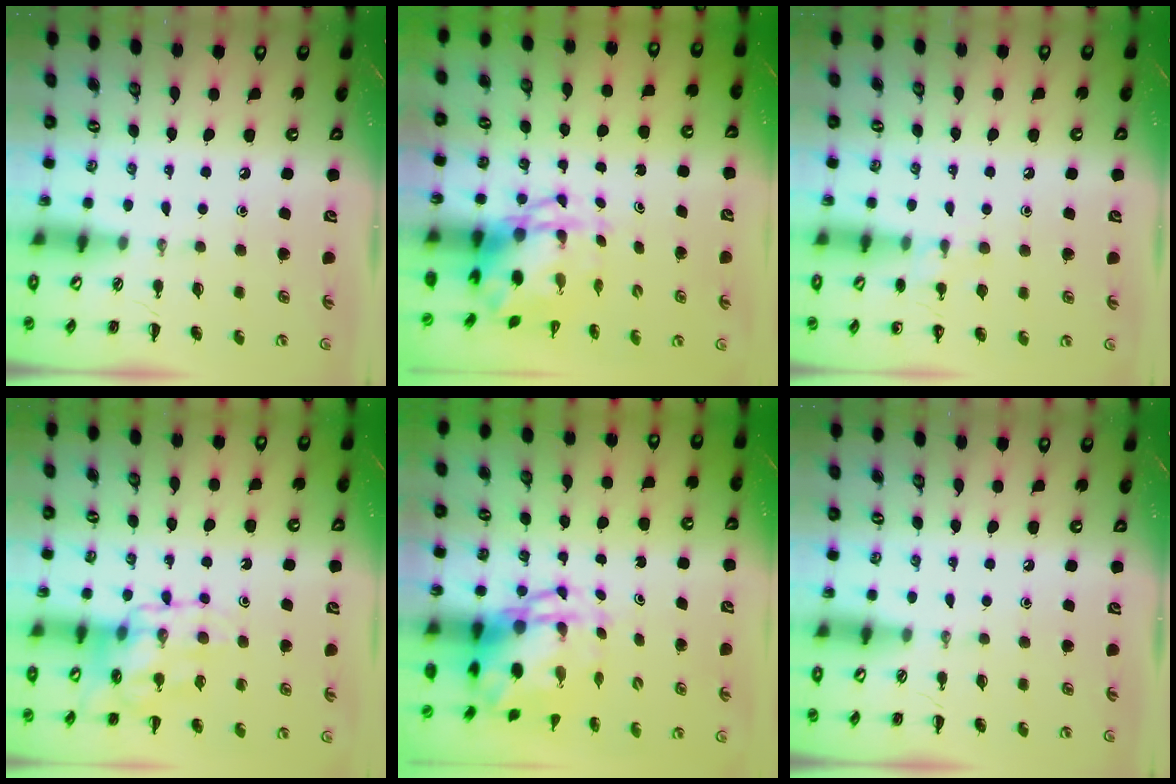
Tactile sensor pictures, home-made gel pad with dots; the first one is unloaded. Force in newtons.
{"total": 4.4, "press": 4.3, "slide": 1.1}
{"total": 7.5, "press": 7.2, "slide": 2.0}
{"total": 12.0, "press": 11.7, "slide": 2.4}
{"total": 7.6, "press": 7.4, "slide": 1.3}
{"total": 0.0}